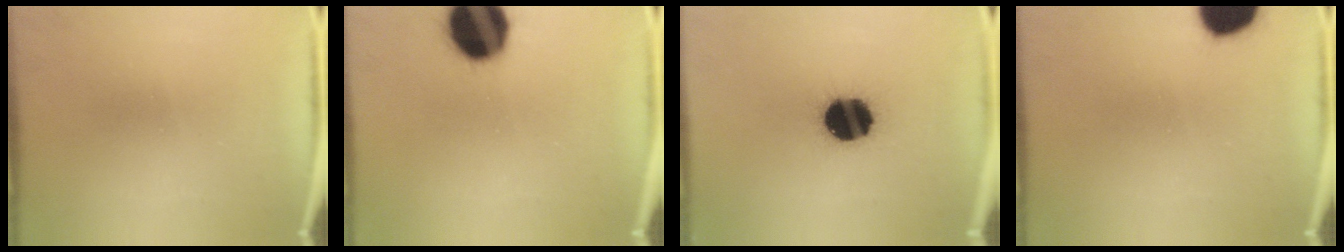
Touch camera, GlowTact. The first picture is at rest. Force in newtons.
{"total": 18.3}
{"total": 16.6}
{"total": 13.9}